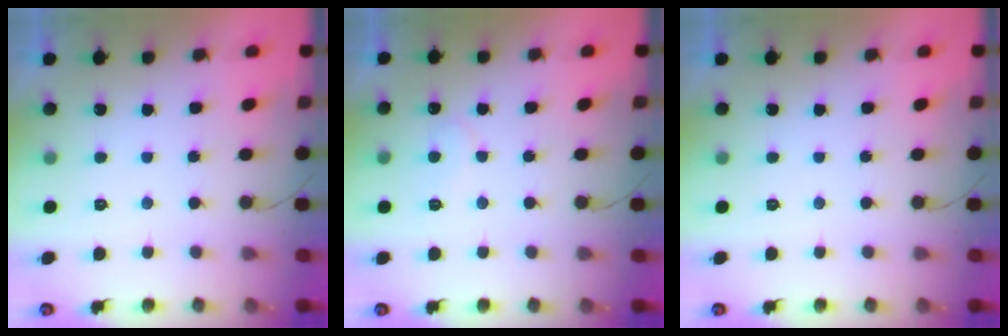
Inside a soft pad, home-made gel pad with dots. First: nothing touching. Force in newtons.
{"total": 5.2, "press": 5.2, "slide": 0.3}
{"total": 0.0}